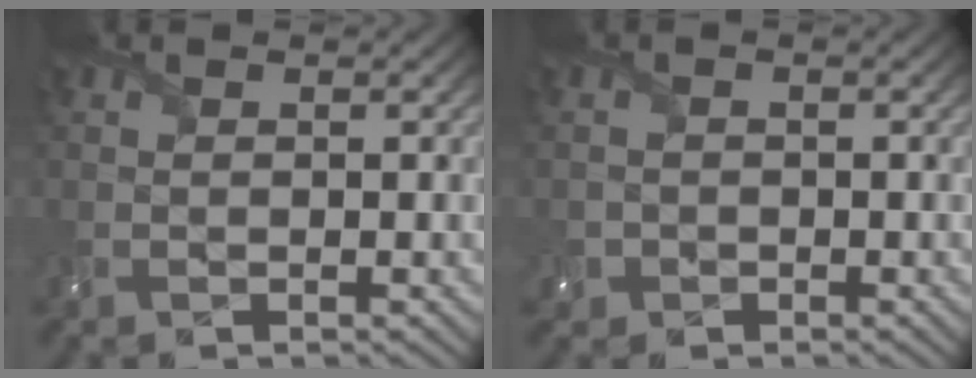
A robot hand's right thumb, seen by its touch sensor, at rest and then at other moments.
{"total": 1.6, "force": [-0.9, 1.3, 0.0], "torque": [0.003, -0.006, -0.019]}